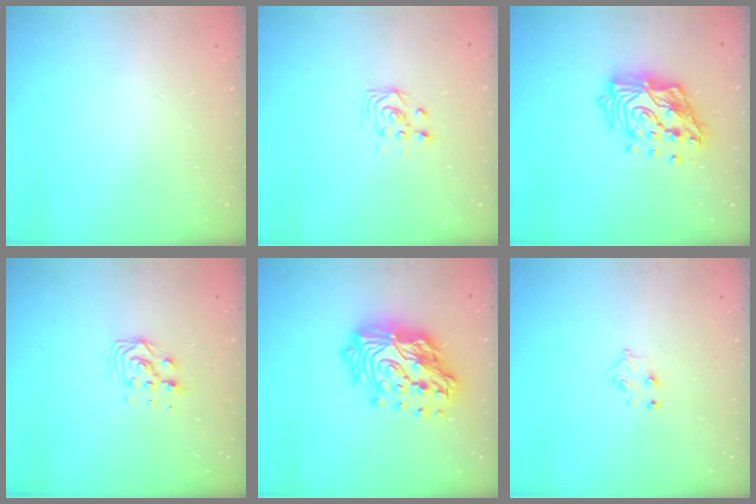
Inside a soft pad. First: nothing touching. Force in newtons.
{"total": 2.9, "press": 2.9, "slide": 0.4}
{"total": 17.5, "press": 17.3, "slide": 2.1}
{"total": 6.6, "press": 6.6, "slide": 0.5}
{"total": 23.4, "press": 23.3, "slide": 2.1}
{"total": 5.5, "press": 5.5, "slide": 0.5}